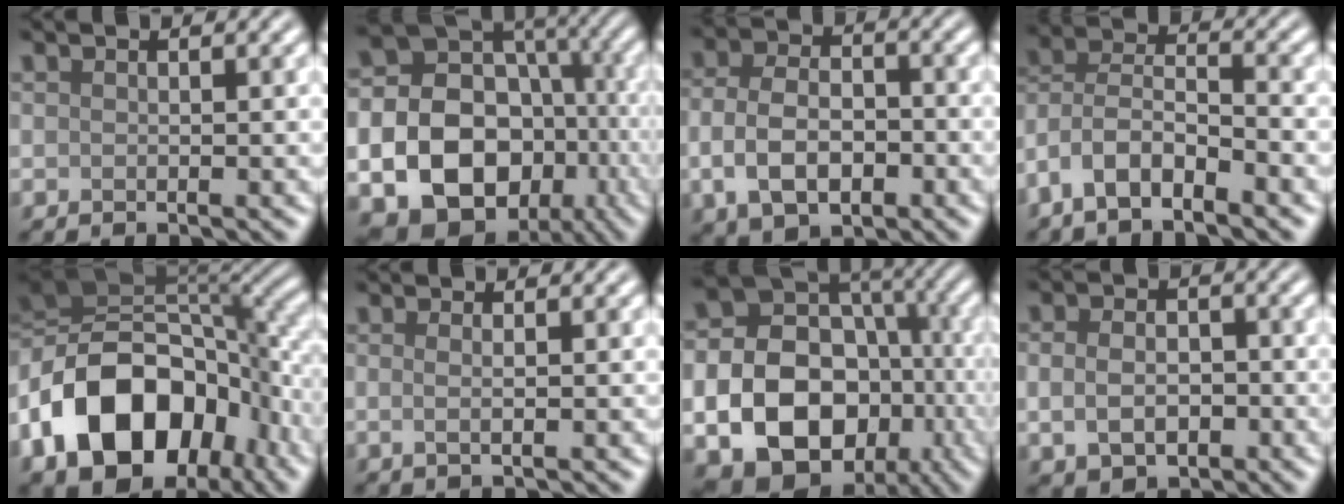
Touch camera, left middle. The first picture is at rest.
{"total": 22.8, "force": [-6.0, 19.7, 9.7], "torque": [-0.203, -0.038, -0.107]}
{"total": 6.3, "force": [-1.6, 4.1, 4.5], "torque": [-0.088, -0.002, -0.032]}
{"total": 6.3, "force": [-3.9, 2.5, 4.3], "torque": [-0.078, 0.006, -0.083]}
{"total": 16.1, "force": [-5.1, 10.8, 10.8], "torque": [-0.201, 0.000, -0.095]}
{"total": 1.3, "force": [0.1, 0.4, 1.2], "torque": [-0.019, -0.003, -0.003]}
{"total": 19.2, "force": [-4.8, 16.0, 9.6], "torque": [-0.188, -0.034, -0.083]}
{"total": 4.5, "force": [-0.7, 3.3, 2.9], "torque": [-0.047, -0.006, -0.014]}